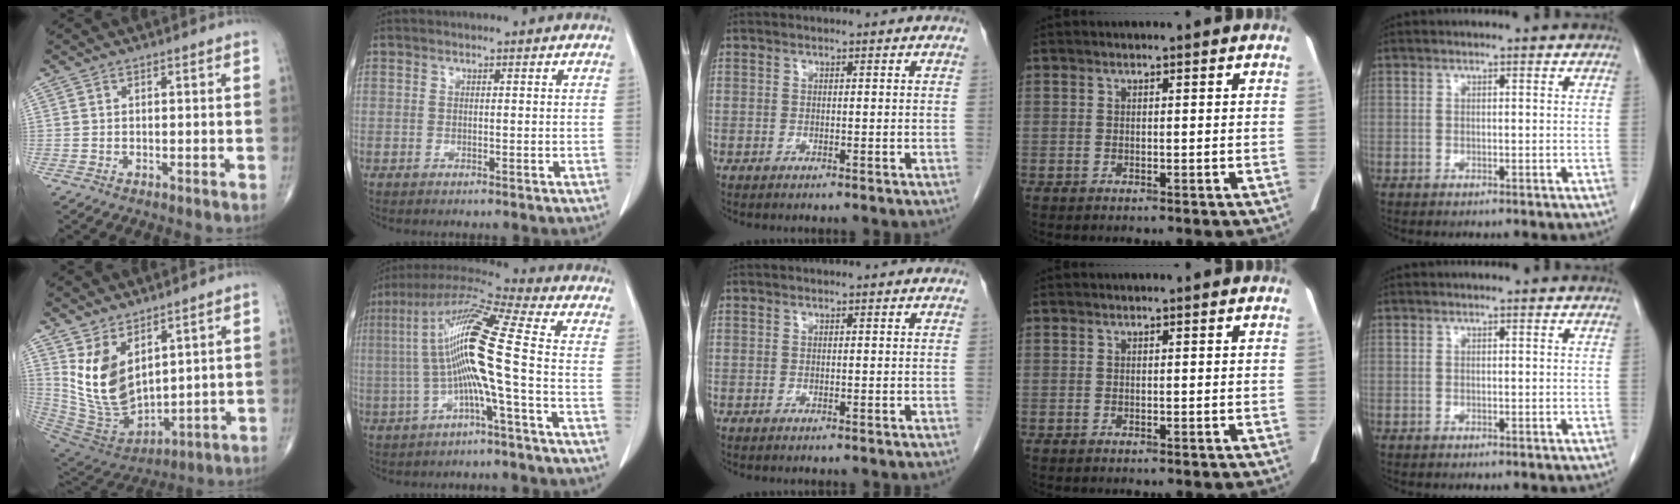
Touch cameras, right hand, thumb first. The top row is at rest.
{"thumb": {"total": 13.3, "force": [5.5, 7.3, 9.7], "torque": [-0.163, -0.042, 0.135]}, "index": {"total": 13.1, "force": [-1.2, -0.8, 13.0], "torque": [-0.254, 0.026, -0.032]}}